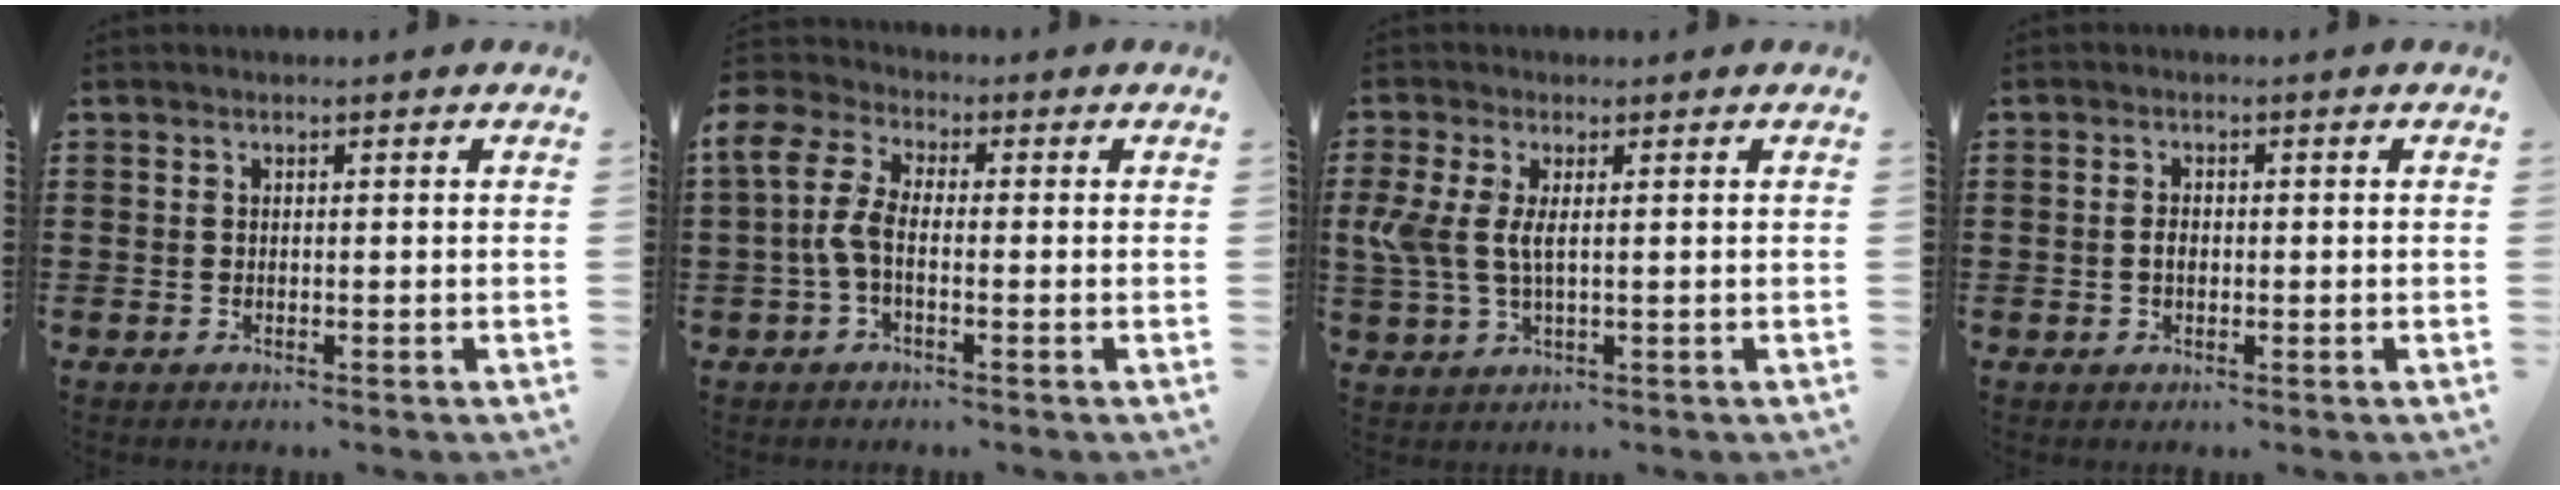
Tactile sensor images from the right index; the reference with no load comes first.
{"total": 6.2, "force": [-0.9, 3.4, 5.1], "torque": [-0.145, -0.005, -0.027]}
{"total": 4.4, "force": [0.5, 1.8, 4.0], "torque": [-0.110, -0.007, 0.000]}
{"total": 1.5, "force": [-0.2, 0.9, 1.2], "torque": [-0.024, 0.005, -0.004]}